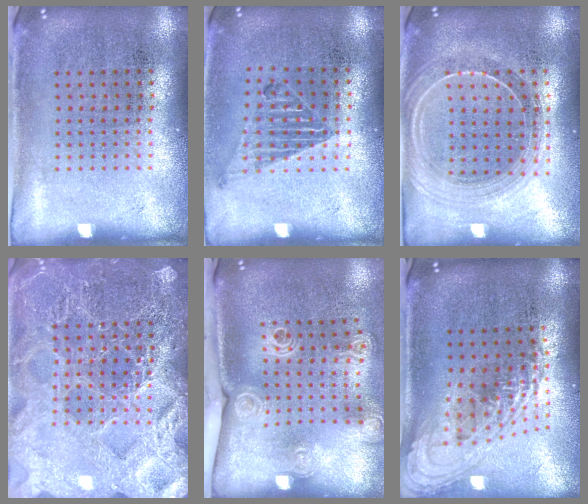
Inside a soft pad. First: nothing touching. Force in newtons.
{"total": 1.0, "press": 1.0, "slide": 0.3}
{"total": 2.1, "press": 1.9, "slide": 1.0}
{"total": 6.4, "press": 6.3, "slide": 0.8}
{"total": 2.0, "press": 1.5, "slide": 1.4}
{"total": 2.2, "press": 1.6, "slide": 1.4}